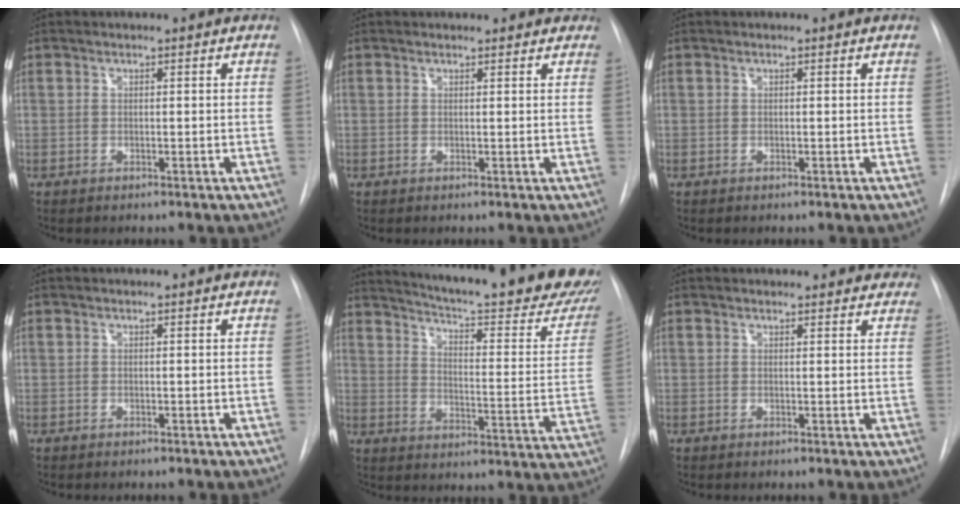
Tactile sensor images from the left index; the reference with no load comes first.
{"total": 4.9, "force": [4.4, 1.8, 1.2], "torque": [-0.003, 0.008, 0.036]}
{"total": 0.0}
{"total": 0.0}
{"total": 29.4, "force": [24.9, 3.5, 15.3], "torque": [-0.216, -0.097, 0.302]}
{"total": 9.3, "force": [8.6, 3.0, 1.8], "torque": [0.010, 0.000, 0.074]}